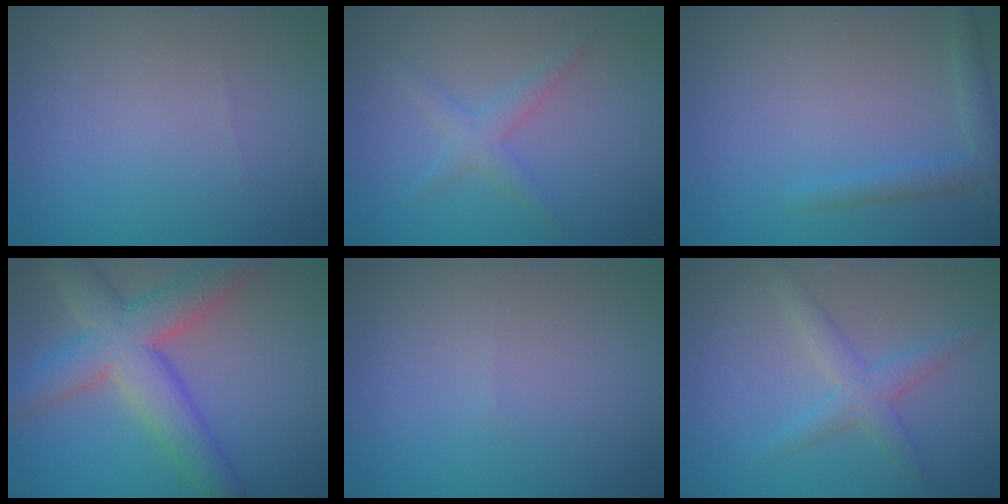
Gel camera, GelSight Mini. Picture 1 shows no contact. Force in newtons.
{"total": 1.9, "press": 1.9, "slide": 0.1}
{"total": 1.9, "press": 1.9, "slide": 0.1}
{"total": 7.6, "press": 7.6, "slide": 0.6}
{"total": 0.0}
{"total": 2.5, "press": 2.5, "slide": 0.1}